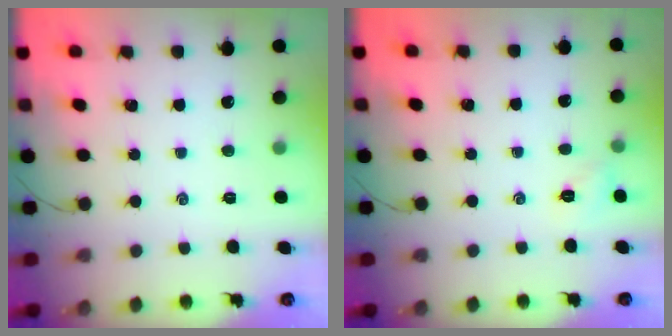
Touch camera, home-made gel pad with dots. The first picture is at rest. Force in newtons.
{"total": 2.9, "press": 2.8, "slide": 0.5}